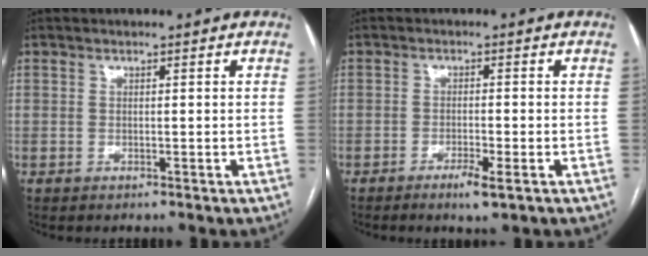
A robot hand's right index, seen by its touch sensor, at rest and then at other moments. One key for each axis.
{"total": 3.2, "fx": -1.8, "fy": 0.2, "fz": 2.7, "tx": -0.047, "ty": -0.006, "tz": -0.030}